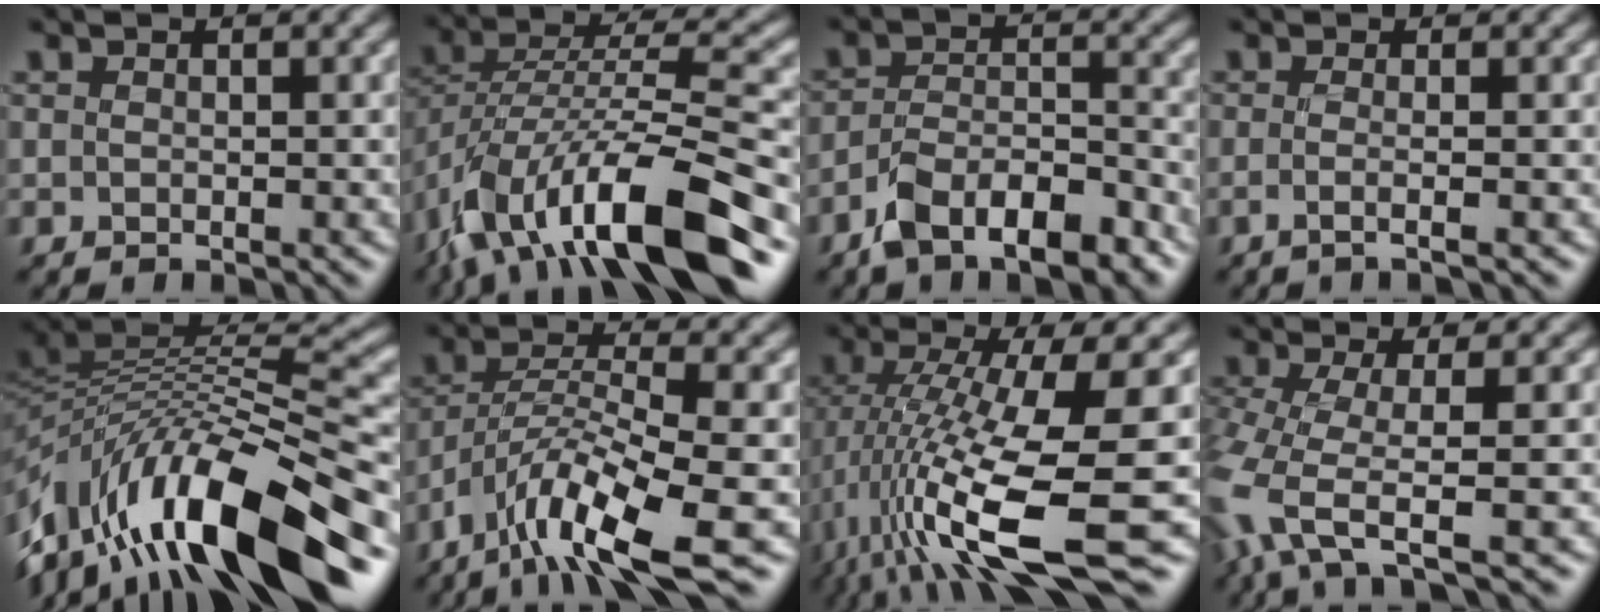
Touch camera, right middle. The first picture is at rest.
{"total": 13.4, "force": [-7.3, 5.2, 9.9], "torque": [-0.189, 0.010, -0.125]}
{"total": 7.8, "force": [-5.6, 2.8, 4.6], "torque": [-0.077, 0.002, -0.102]}
{"total": 1.7, "force": [-0.4, 0.5, 1.6], "torque": [-0.018, -0.005, -0.016]}
{"total": 13.5, "force": [-6.1, 5.3, 10.9], "torque": [-0.203, 0.028, -0.106]}
{"total": 9.2, "force": [-5.5, 2.1, 7.1], "torque": [-0.125, 0.003, -0.101]}
{"total": 12.9, "force": [-2.2, 3.3, 12.2], "torque": [-0.237, -0.011, -0.026]}
{"total": 6.9, "force": [-3.8, 1.9, 5.4], "torque": [-0.120, -0.003, -0.073]}